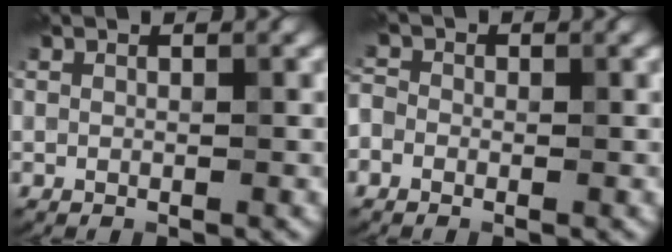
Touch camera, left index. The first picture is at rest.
{"total": 2.4, "force": [-1.4, 1.9, 0.3], "torque": [0.009, 0.013, -0.041]}